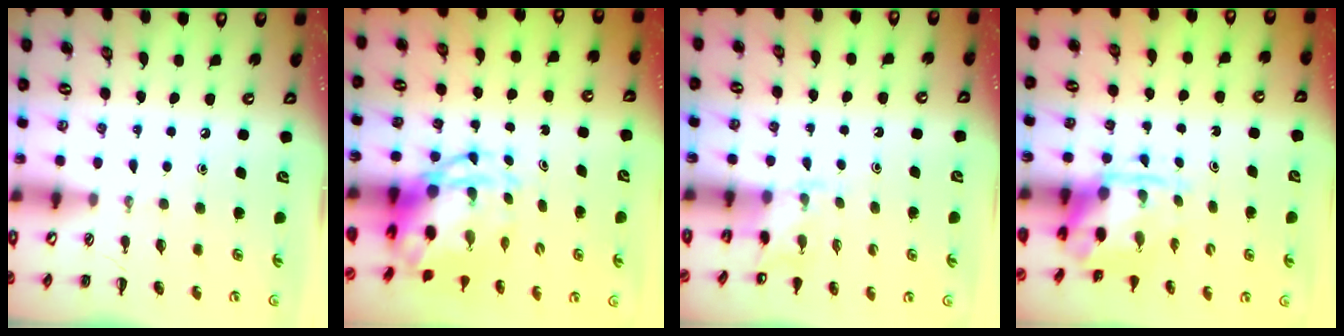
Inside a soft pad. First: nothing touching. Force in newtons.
{"total": 7.5, "press": 7.3, "slide": 2.0}
{"total": 2.5, "press": 2.4, "slide": 0.9}
{"total": 3.6, "press": 3.5, "slide": 0.8}